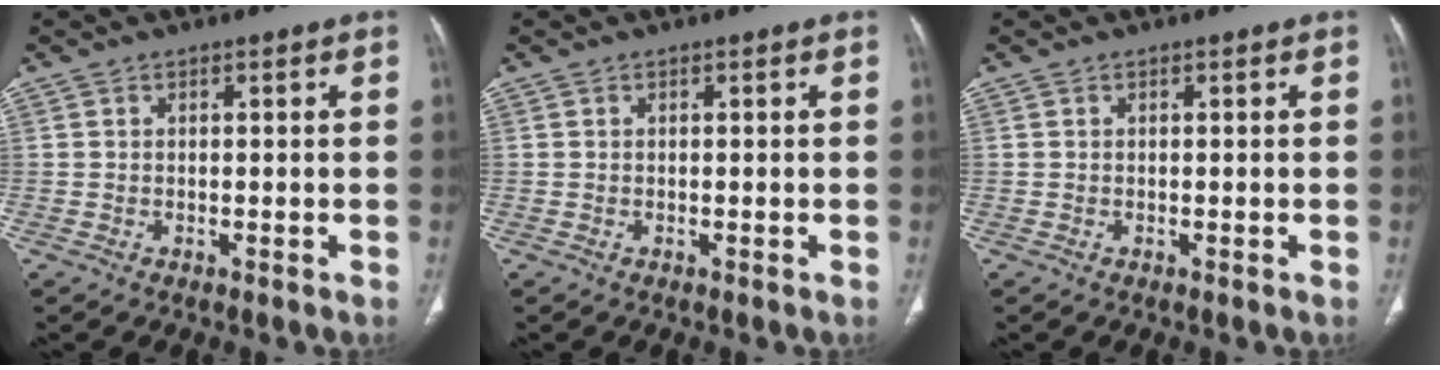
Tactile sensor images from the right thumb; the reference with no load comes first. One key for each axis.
{"total": 0.0}
{"total": 0.0}